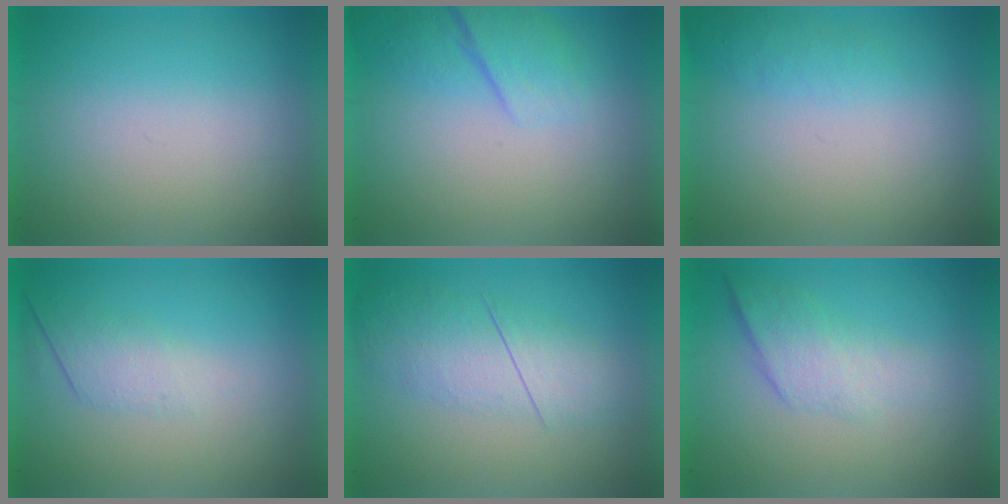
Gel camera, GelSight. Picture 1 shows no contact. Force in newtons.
{"total": 2.5}
{"total": 1.3}
{"total": 2.6}
{"total": 3.0}
{"total": 2.3}